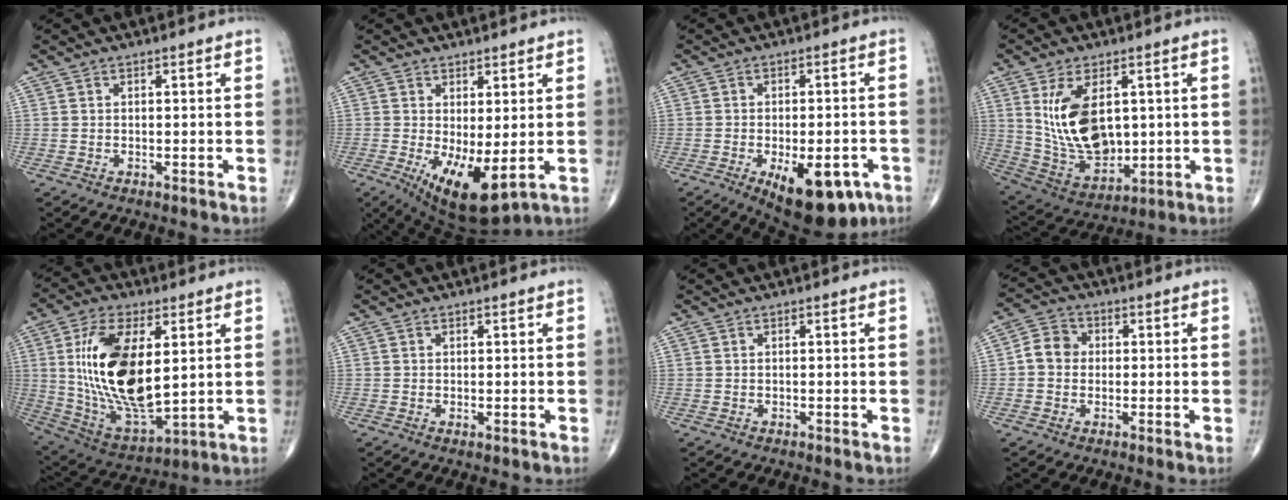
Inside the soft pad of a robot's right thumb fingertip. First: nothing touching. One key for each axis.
{"total": 10.2, "fx": -1.5, "fy": 3.8, "fz": 9.3, "tx": -0.154, "ty": -0.024, "tz": -0.007}
{"total": 14.1, "fx": -6.5, "fy": 6.6, "fz": 10.6, "tx": -0.124, "ty": 0.012, "tz": -0.079}
{"total": 15.4, "fx": 2.8, "fy": 9.0, "fz": 12.1, "tx": -0.201, "ty": -0.016, "tz": 0.075}
{"total": 21.3, "fx": 3.6, "fy": 10.0, "fz": 18.4, "tx": -0.346, "ty": -0.023, "tz": 0.078}
{"total": 0.6, "fx": -0.1, "fy": 0.2, "fz": 0.6, "tx": -0.013, "ty": -0.004, "tz": -0.002}
{"total": 0.0}
{"total": 5.4, "fx": -0.1, "fy": 4.8, "fz": 2.6, "tx": -0.034, "ty": 0.016, "tz": -0.012}